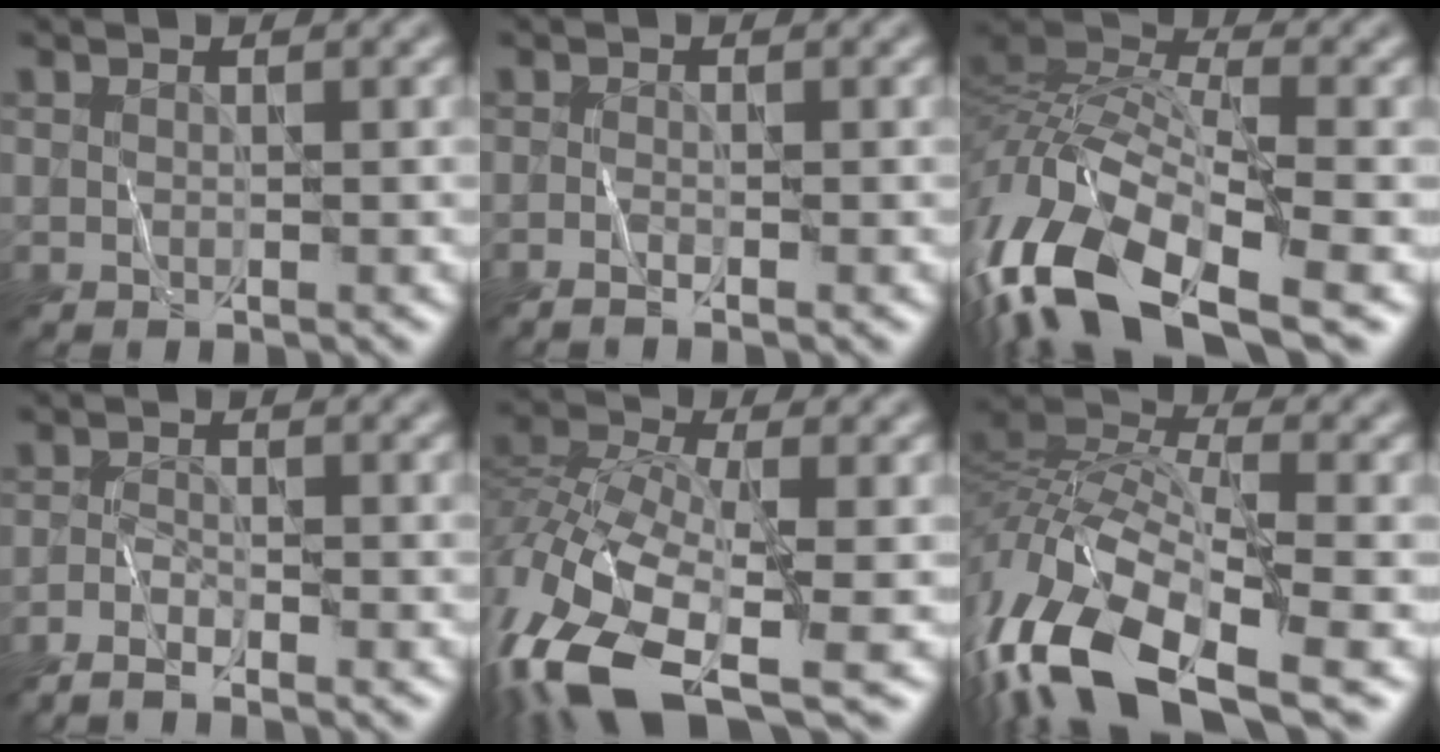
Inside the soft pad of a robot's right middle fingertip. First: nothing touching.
{"total": 1.0, "force": [-0.7, 0.1, 0.8], "torque": [-0.016, -0.001, -0.015]}
{"total": 14.3, "force": [-6.3, 6.8, 10.9], "torque": [-0.237, 0.007, -0.127]}
{"total": 2.3, "force": [-1.9, 0.3, 1.3], "torque": [-0.037, -0.001, -0.041]}
{"total": 13.7, "force": [-7.7, 6.6, 9.1], "torque": [-0.214, -0.023, -0.141]}
{"total": 14.5, "force": [-6.5, 6.7, 11.1], "torque": [-0.240, 0.004, -0.127]}